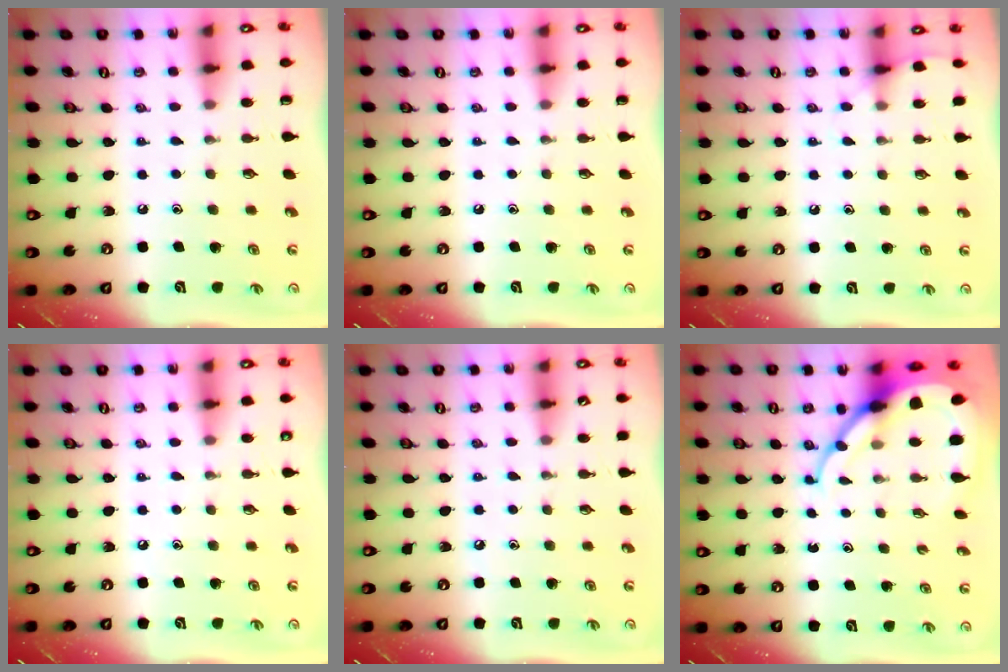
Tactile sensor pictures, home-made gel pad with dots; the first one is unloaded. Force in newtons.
{"total": 0.0}
{"total": 5.6, "press": 5.5, "slide": 0.6}
{"total": 3.2, "press": 3.2, "slide": 0.5}
{"total": 2.3, "press": 2.3, "slide": 0.4}
{"total": 10.3, "press": 10.3, "slide": 0.9}